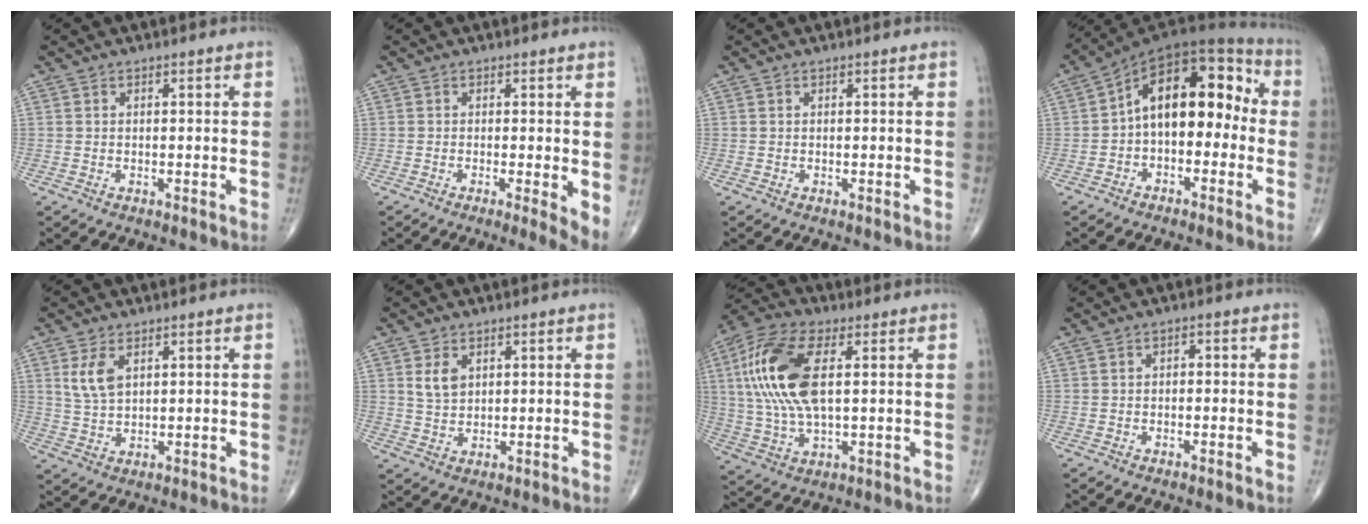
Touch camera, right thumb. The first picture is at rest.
{"total": 3.9, "force": [-0.4, 0.6, 3.8], "torque": [-0.057, -0.012, -0.011]}
{"total": 0.0}
{"total": 14.9, "force": [-0.7, 9.0, 11.9], "torque": [-0.143, 0.056, -0.027]}
{"total": 5.3, "force": [2.1, 2.9, 3.8], "torque": [-0.073, -0.008, 0.050]}
{"total": 4.1, "force": [1.6, 2.7, 2.6], "torque": [-0.040, -0.010, 0.036]}
{"total": 17.8, "force": [3.6, 8.1, 15.5], "torque": [-0.339, 0.007, 0.065]}
{"total": 1.1, "force": [-0.2, 0.8, 0.7], "torque": [-0.001, 0.006, -0.008]}